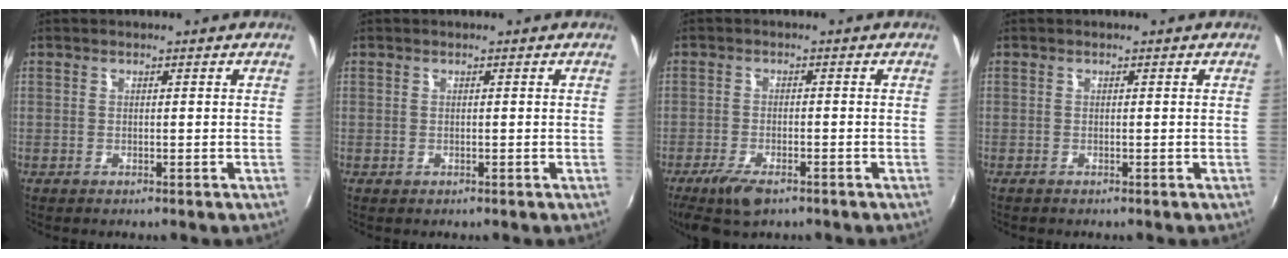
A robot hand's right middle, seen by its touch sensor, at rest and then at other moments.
{"total": 0.0}
{"total": 6.7, "force": [-4.4, 2.7, 4.3], "torque": [-0.103, -0.017, -0.079]}
{"total": 0.0}